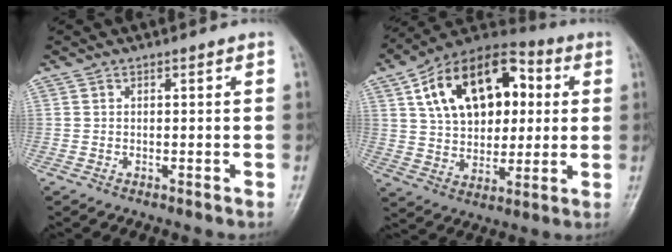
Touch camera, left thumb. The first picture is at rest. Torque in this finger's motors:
{"motor_torque": [0.60, 1.93, 2.02, -0.75, 0.25]}